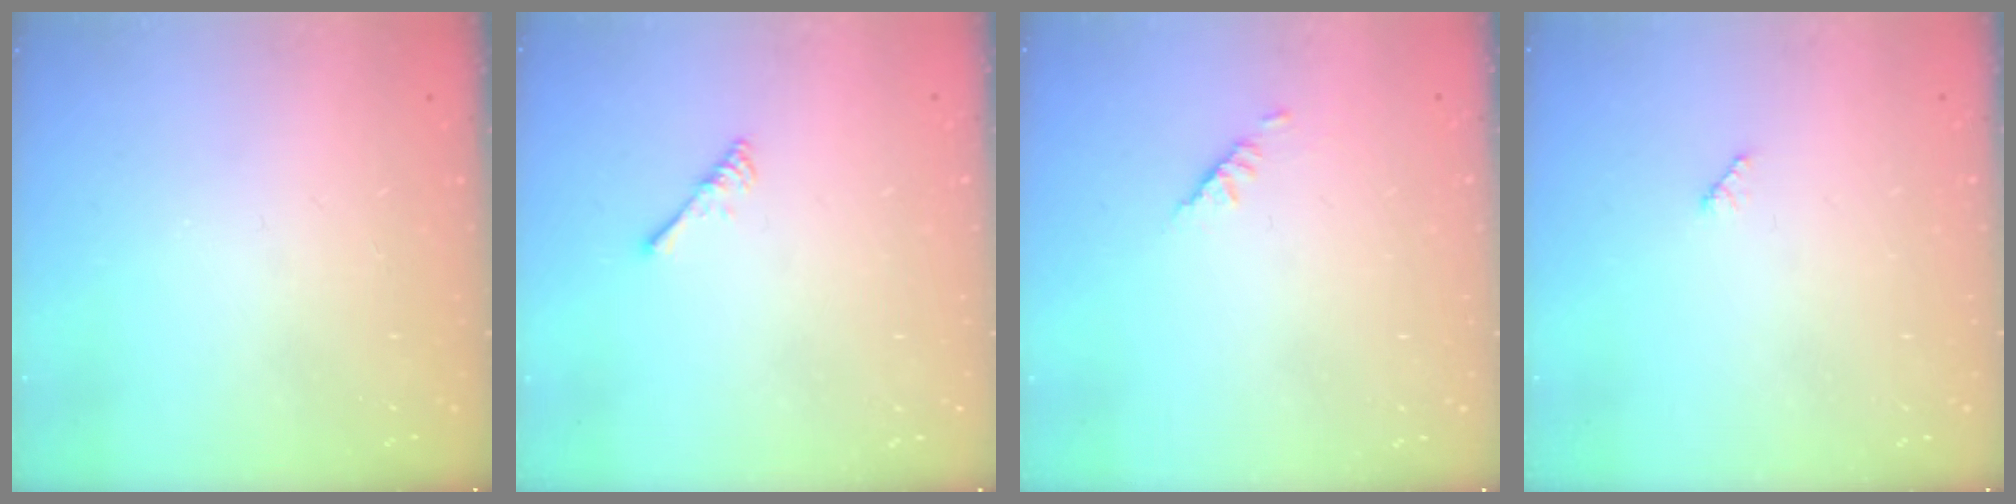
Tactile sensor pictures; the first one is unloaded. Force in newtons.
{"total": 2.5, "press": 2.5, "slide": 0.4}
{"total": 1.9, "press": 1.8, "slide": 0.5}
{"total": 3.2, "press": 3.2, "slide": 0.4}